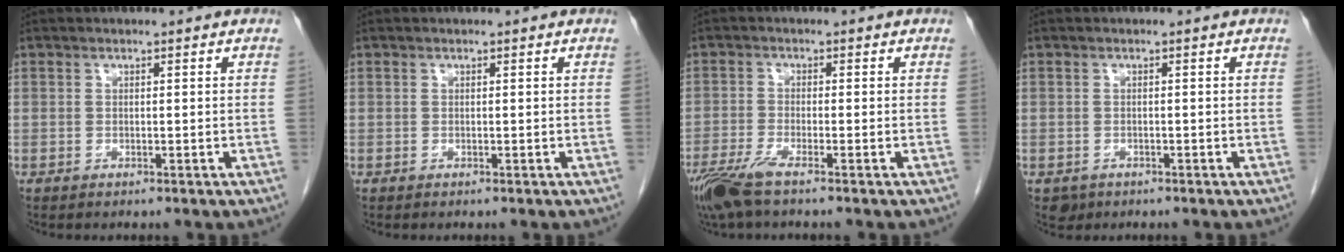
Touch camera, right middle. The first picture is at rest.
{"total": 0.0}
{"total": 5.5, "force": [-3.9, 0.4, 3.8], "torque": [-0.078, -0.015, -0.079]}
{"total": 1.6, "force": [-0.9, 1.3, 0.3], "torque": [-0.008, 0.002, -0.009]}